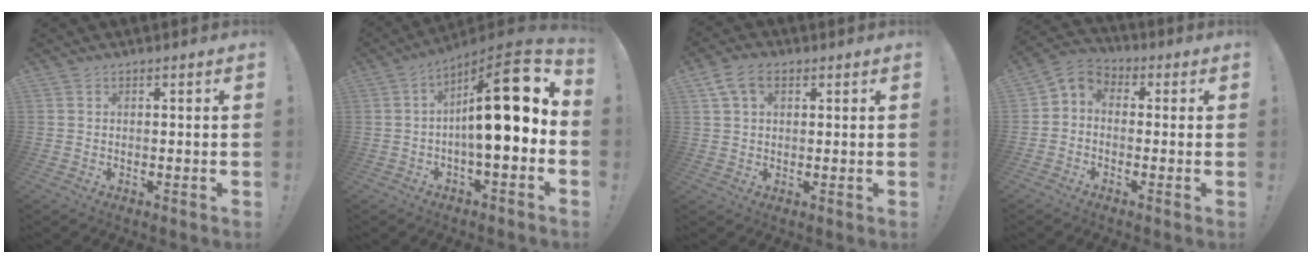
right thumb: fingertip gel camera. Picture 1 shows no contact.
{"total": 19.6, "force": [2.2, 5.2, 18.7], "torque": [-0.275, -0.007, 0.031]}
{"total": 6.7, "force": [2.7, 4.4, 4.3], "torque": [-0.071, 0.003, 0.054]}
{"total": 4.9, "force": [-1.6, 3.8, 2.6], "torque": [-0.047, 0.014, -0.027]}